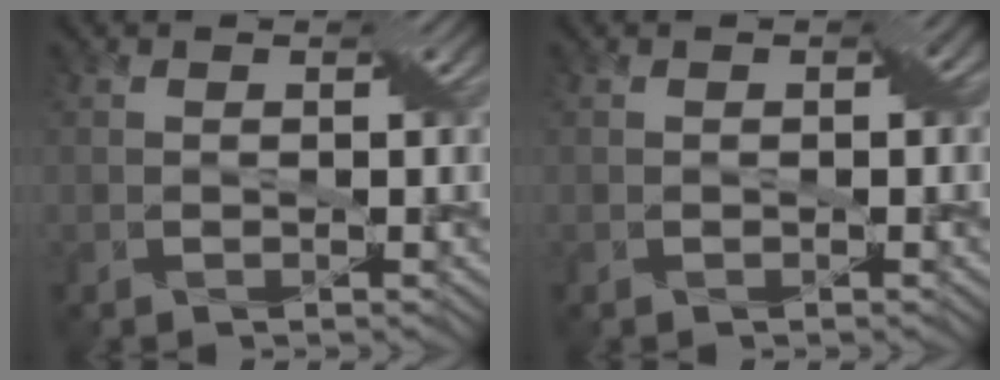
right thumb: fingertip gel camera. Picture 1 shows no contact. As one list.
[{"total": 0.8, "force": [-0.1, 0.6, 0.5], "torque": [-0.008, -0.001, -0.002]}]